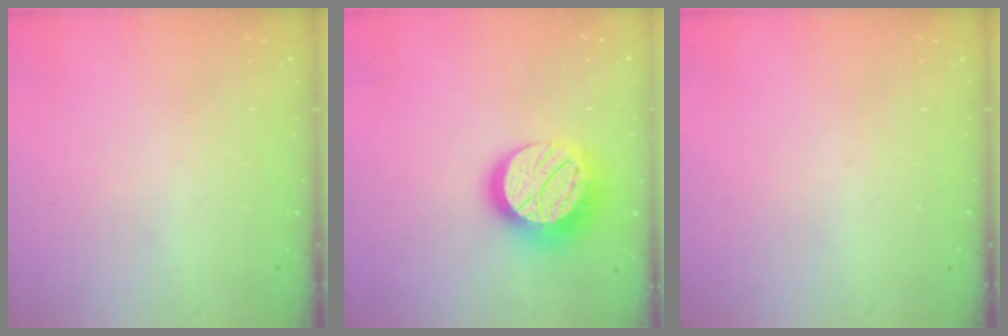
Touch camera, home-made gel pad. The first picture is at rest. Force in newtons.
{"total": 19.6, "press": 19.6, "slide": 1.3}
{"total": 0.0}